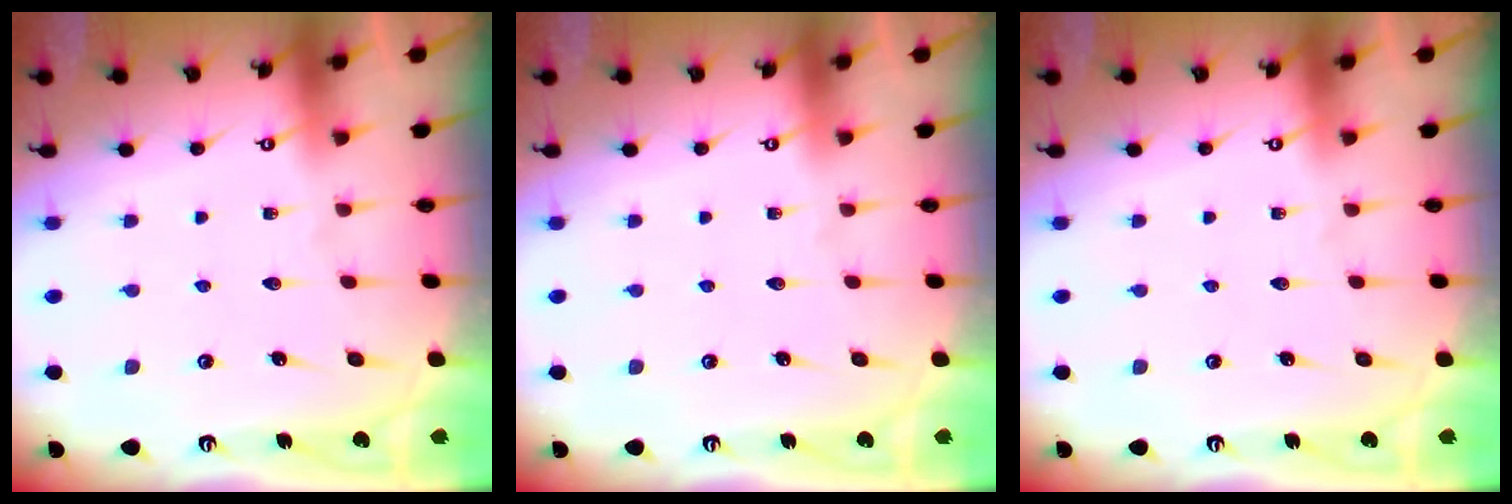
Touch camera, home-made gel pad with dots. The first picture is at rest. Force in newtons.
{"total": 0.0}
{"total": 0.0}